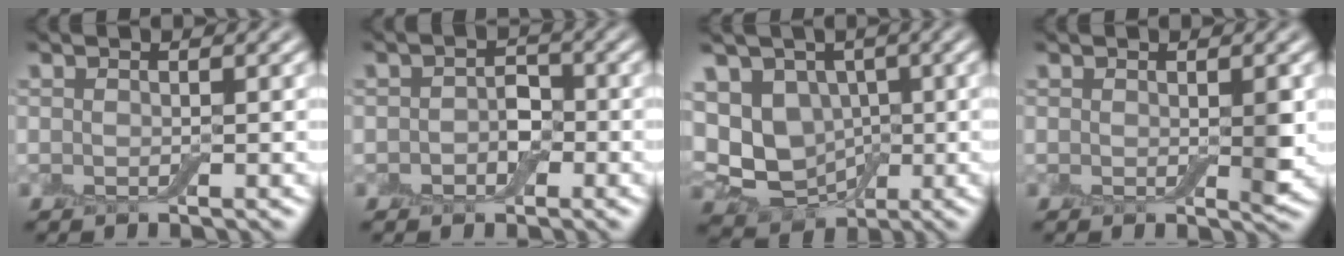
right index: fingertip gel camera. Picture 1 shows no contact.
{"total": 2.0, "force": [-0.5, 1.5, 1.2], "torque": [-0.017, 0.004, -0.016]}
{"total": 7.0, "force": [-0.2, 5.8, 4.0], "torque": [-0.061, -0.003, -0.007]}
{"total": 1.8, "force": [0.0, 0.9, 1.5], "torque": [-0.019, -0.004, 0.001]}